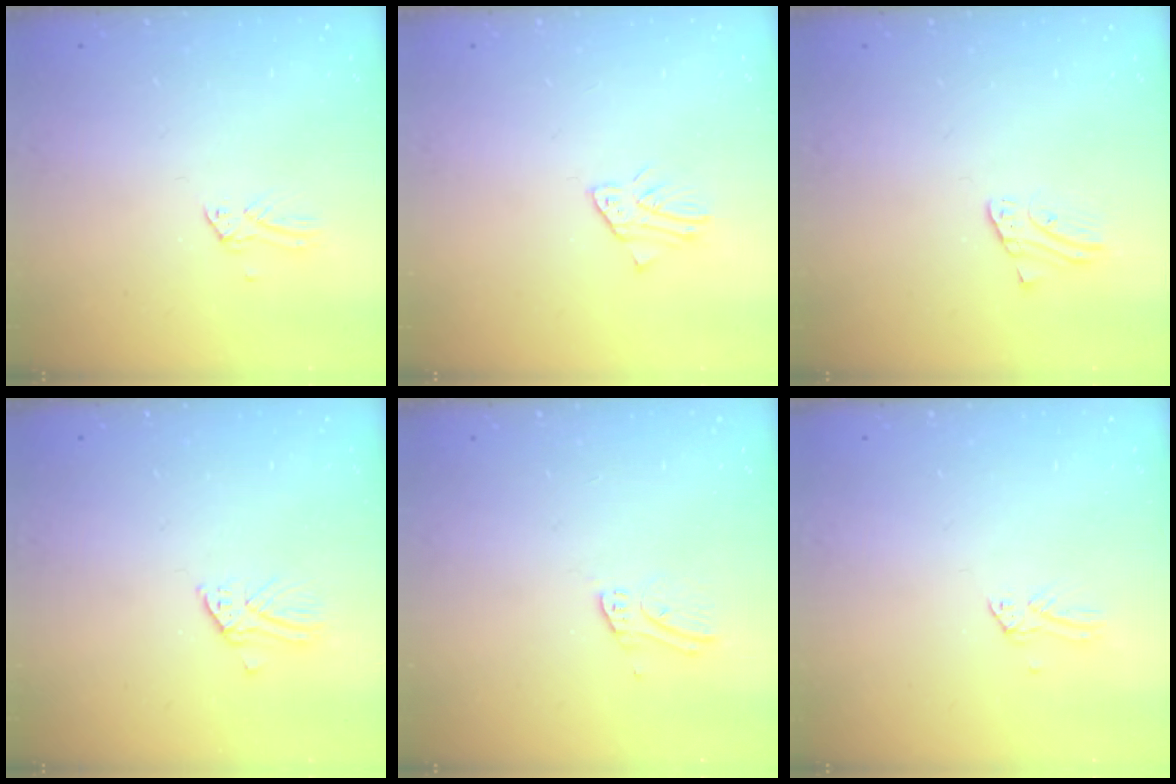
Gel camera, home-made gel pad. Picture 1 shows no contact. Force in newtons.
{"total": 2.1, "press": 2.1, "slide": 0.2}
{"total": 1.3, "press": 1.2, "slide": 0.1}
{"total": 1.4, "press": 1.4, "slide": 0.2}
{"total": 6.1, "press": 6.1, "slide": 0.5}
{"total": 0.0}